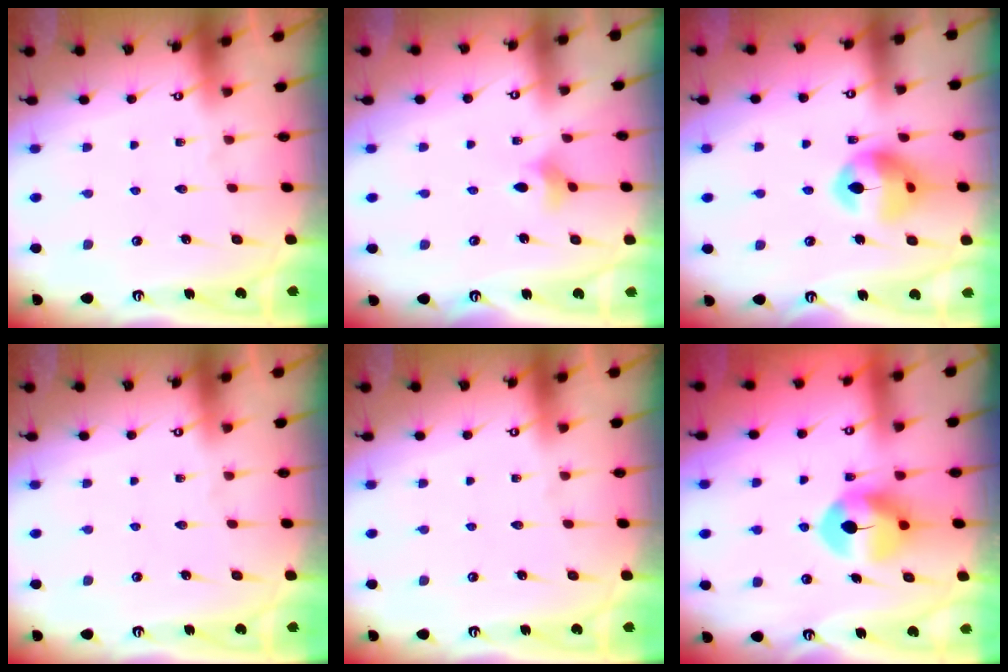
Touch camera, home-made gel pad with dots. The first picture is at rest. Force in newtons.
{"total": 4.7, "press": 4.7, "slide": 0.7}
{"total": 14.3, "press": 14.2, "slide": 1.7}
{"total": 0.0}
{"total": 0.0}
{"total": 8.1, "press": 8.0, "slide": 1.4}